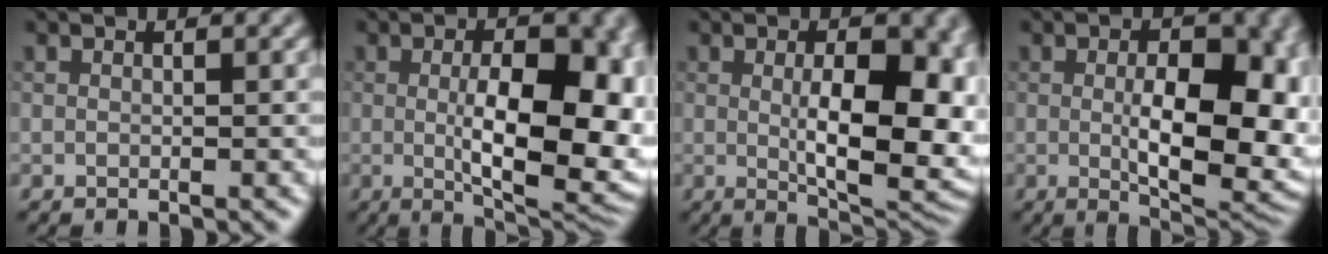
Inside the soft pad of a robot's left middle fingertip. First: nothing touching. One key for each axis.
{"total": 11.0, "fx": -0.5, "fy": 4.5, "fz": 10.0, "tx": -0.139, "ty": -0.010, "tz": 0.000}
{"total": 10.2, "fx": -0.3, "fy": 4.3, "fz": 9.2, "tx": -0.131, "ty": -0.013, "tz": 0.007}
{"total": 10.1, "fx": -0.6, "fy": 4.7, "fz": 9.0, "tx": -0.127, "ty": -0.012, "tz": 0.003}